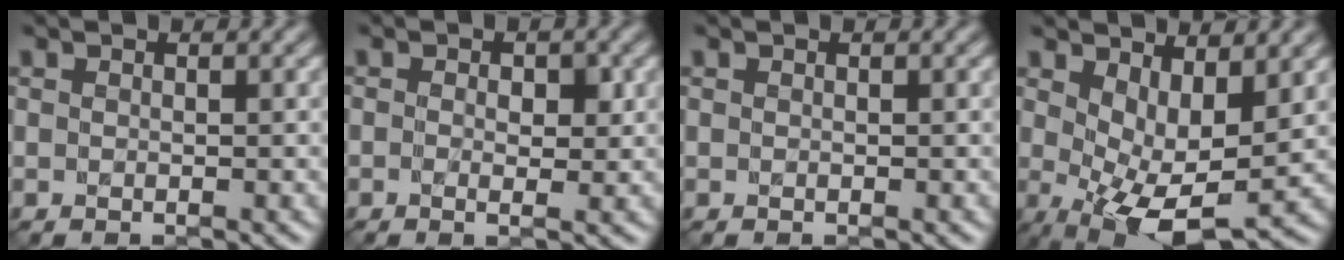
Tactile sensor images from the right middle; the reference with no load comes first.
{"total": 1.8, "force": [0.2, 0.8, 1.6], "torque": [-0.027, -0.003, 0.001]}
{"total": 0.0}
{"total": 6.5, "force": [0.4, 3.1, 5.7], "torque": [-0.112, -0.015, 0.013]}